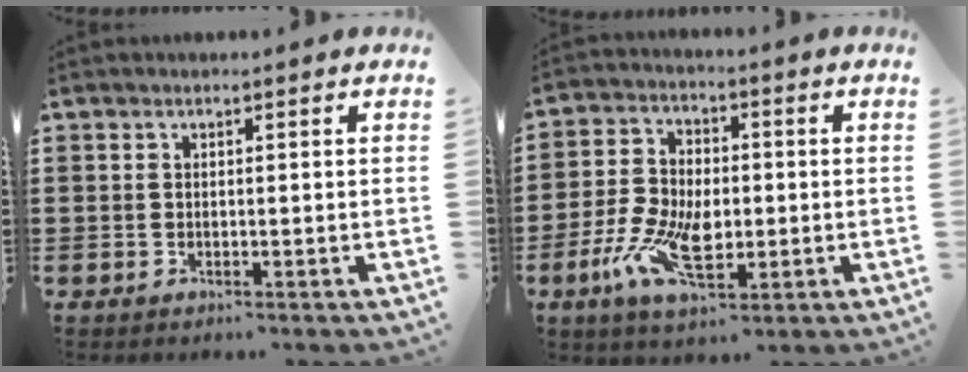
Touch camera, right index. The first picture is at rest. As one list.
[{"total": 9.6, "force": [-2.7, 5.5, 7.4], "torque": [-0.176, -0.001, -0.052]}]